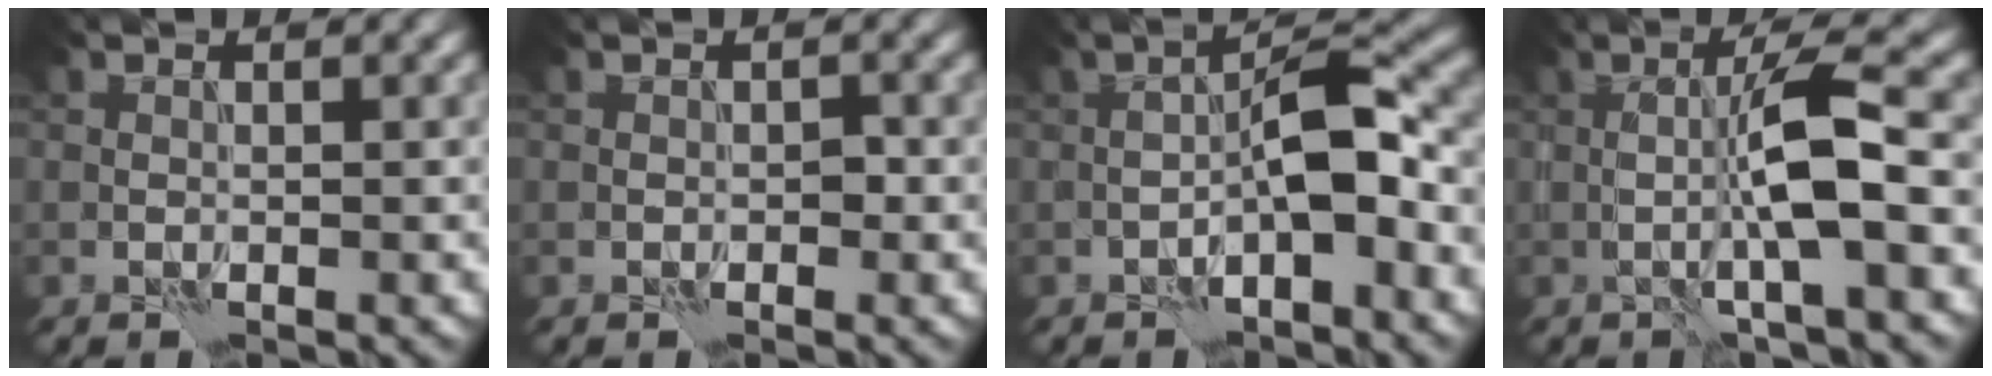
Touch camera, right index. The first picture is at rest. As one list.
[{"total": 0.0}, {"total": 4.2, "force": [-1.1, 0.8, 4.0], "torque": [-0.083, 0.011, -0.029]}, {"total": 4.3, "force": [0.4, 0.2, 4.3], "torque": [-0.096, 0.002, -0.003]}]